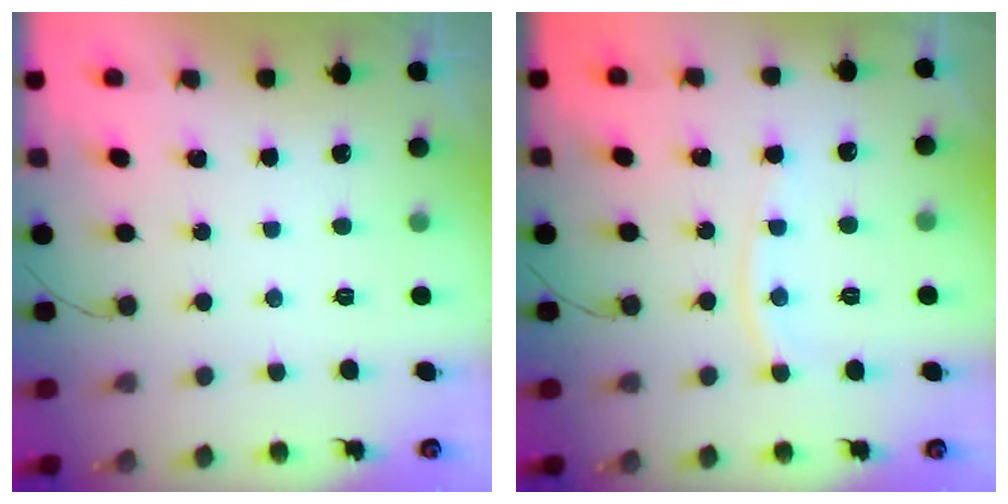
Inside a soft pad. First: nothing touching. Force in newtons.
{"total": 6.8, "press": 6.7, "slide": 0.9}